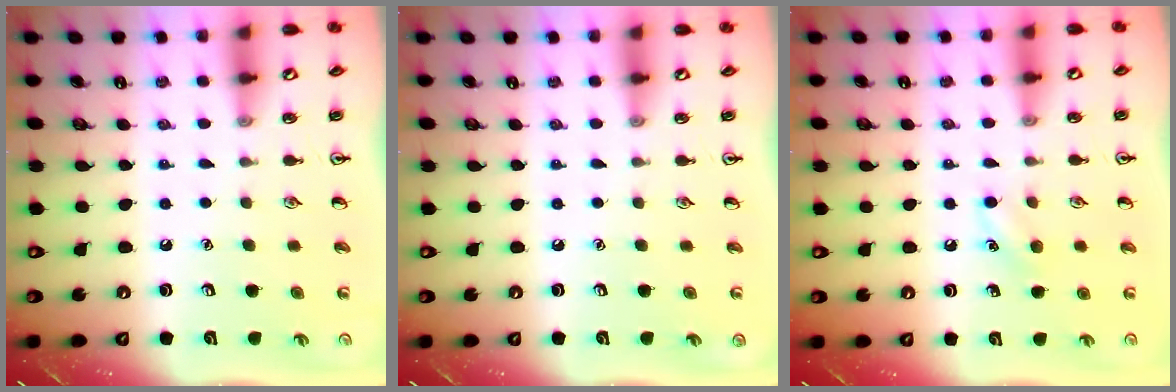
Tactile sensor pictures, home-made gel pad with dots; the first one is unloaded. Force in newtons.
{"total": 0.0}
{"total": 5.7, "press": 5.4, "slide": 1.8}